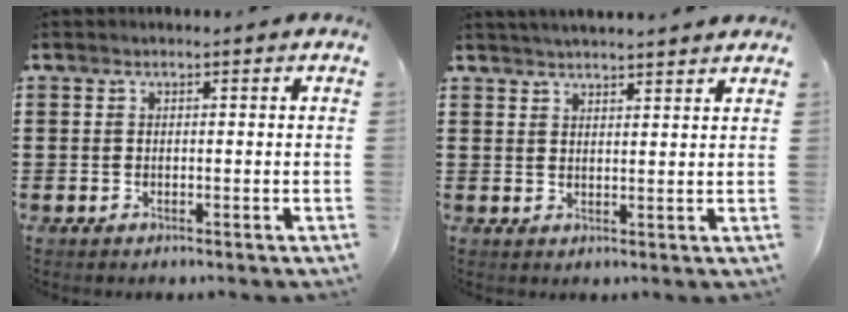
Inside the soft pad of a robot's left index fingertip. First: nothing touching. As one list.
[{"total": 2.5, "force": [2.4, -0.5, 0.2], "torque": [-0.010, -0.007, 0.046]}]